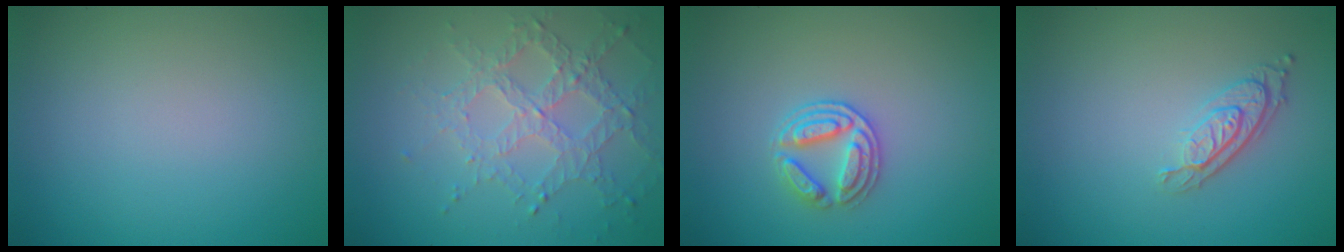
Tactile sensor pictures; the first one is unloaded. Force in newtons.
{"total": 4.3, "press": 3.1, "slide": 2.9}
{"total": 2.9, "press": 2.7, "slide": 1.0}
{"total": 2.9, "press": 2.0, "slide": 2.0}